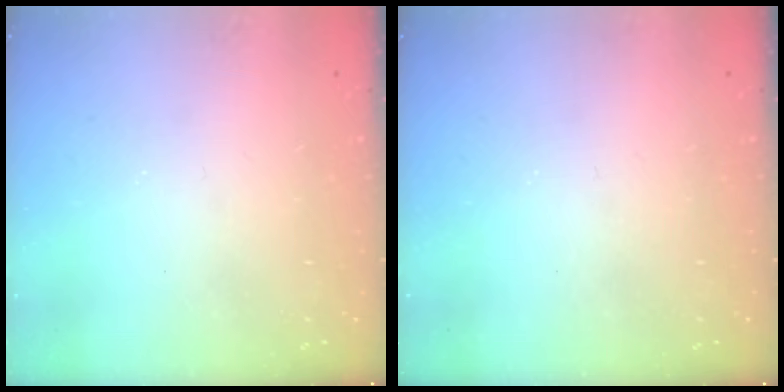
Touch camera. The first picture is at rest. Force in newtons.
{"total": 0.0}